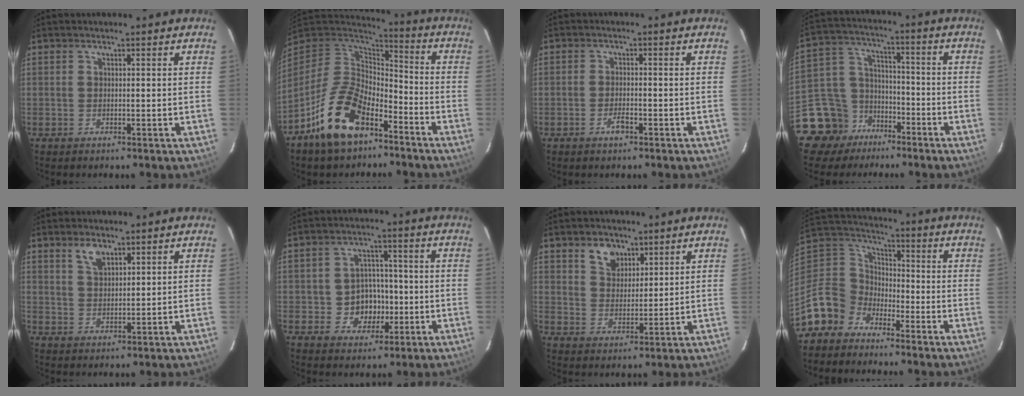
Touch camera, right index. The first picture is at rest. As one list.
[{"total": 16.6, "force": [-9.7, 8.7, 10.3], "torque": [-0.208, 0.002, -0.170]}, {"total": 2.6, "force": [-1.5, 0.9, 1.9], "torque": [-0.041, 0.001, -0.030]}, {"total": 11.8, "force": [-8.3, 8.3, 1.1], "torque": [-0.054, 0.058, -0.147]}, {"total": 3.7, "force": [2.5, 1.7, 2.1], "torque": [-0.037, 0.004, 0.048]}, {"total": 7.2, "force": [-1.8, 6.3, 3.0], "torque": [-0.068, 0.019, -0.016]}, {"total": 5.7, "force": [3.5, 3.9, 2.4], "torque": [-0.034, 0.007, 0.067]}, {"total": 11.0, "force": [-8.0, 7.4, 1.7], "torque": [-0.066, 0.038, -0.168]}]